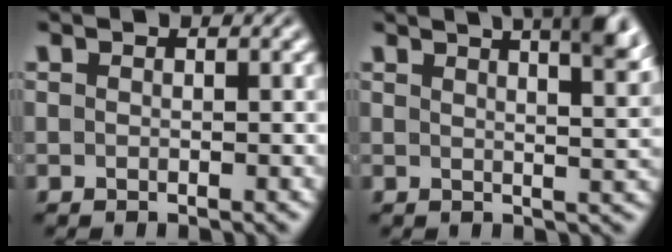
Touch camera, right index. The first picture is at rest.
{"total": 8.7, "force": [5.2, 2.5, 6.5], "torque": [-0.062, 0.015, 0.073]}